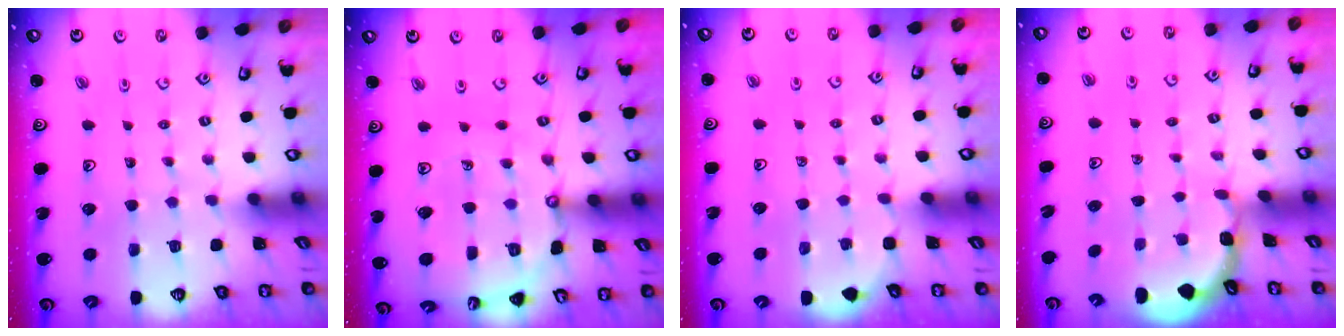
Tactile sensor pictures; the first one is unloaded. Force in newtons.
{"total": 12.9, "press": 12.8, "slide": 1.6}
{"total": 2.3, "press": 2.3, "slide": 0.2}
{"total": 1.5, "press": 1.4, "slide": 0.3}